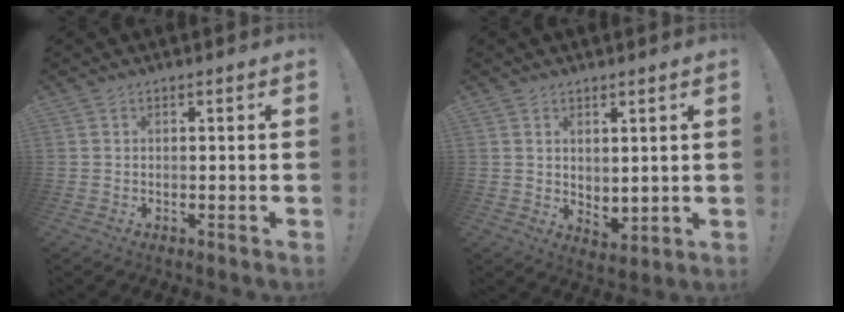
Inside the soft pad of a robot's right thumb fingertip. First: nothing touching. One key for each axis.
{"total": 3.7, "fx": 1.8, "fy": 2.5, "fz": 2.0, "tx": -0.011, "ty": -0.021, "tz": 0.033}